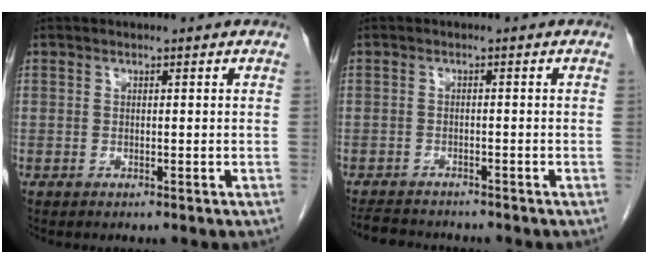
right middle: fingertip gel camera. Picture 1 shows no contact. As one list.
[{"total": 5.6, "force": [-5.3, 1.1, 1.4], "torque": [-0.024, -0.012, -0.082]}]